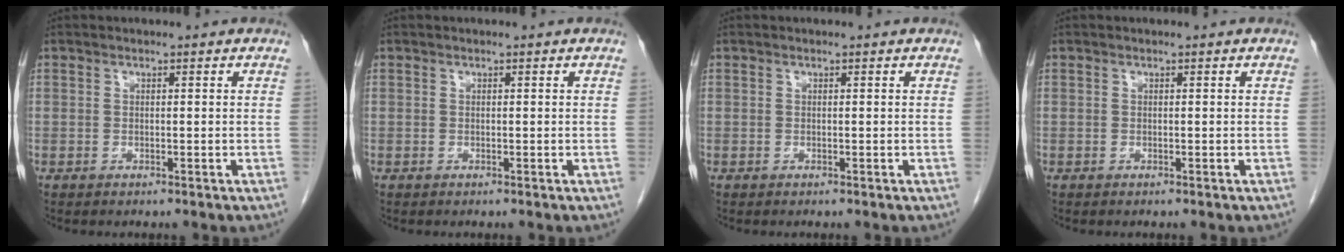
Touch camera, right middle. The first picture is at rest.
{"total": 0.0}
{"total": 0.0}
{"total": 0.0}